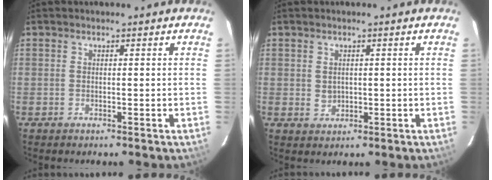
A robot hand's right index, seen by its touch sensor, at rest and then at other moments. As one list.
[{"total": 1.9, "force": [0.4, 1.6, 0.9], "torque": [-0.014, 0.003, 0.009]}]